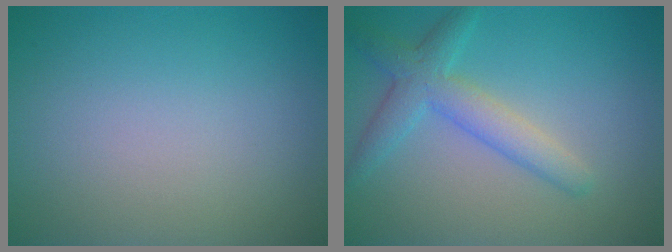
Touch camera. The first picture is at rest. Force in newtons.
{"total": 3.7, "press": 3.7, "slide": 0.1}